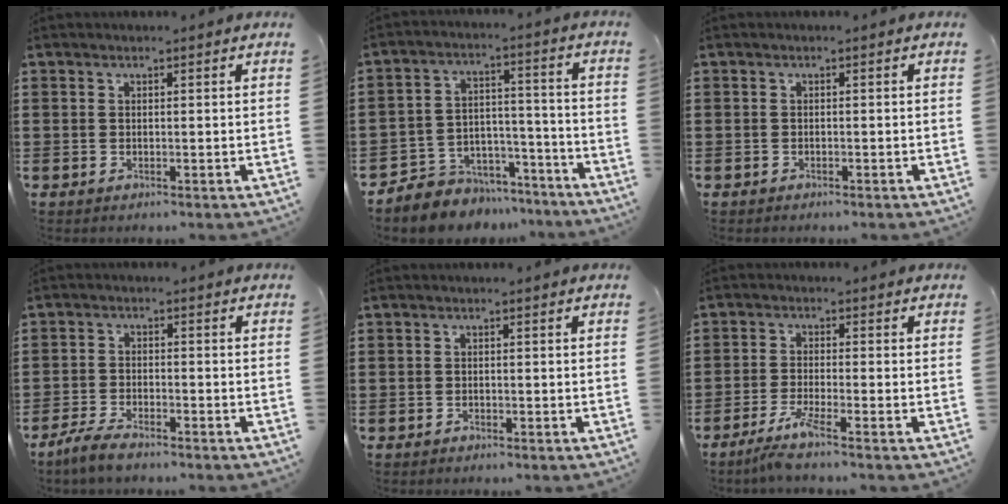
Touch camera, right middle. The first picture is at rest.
{"total": 6.1, "force": [-5.3, 2.9, -0.3], "torque": [0.002, 0.022, -0.106]}
{"total": 0.6, "force": [-0.6, 0.3, 0.0], "torque": [-0.001, 0.002, -0.013]}
{"total": 3.8, "force": [-3.3, 0.8, 1.6], "torque": [-0.042, 0.001, -0.070]}
{"total": 0.9, "force": [-0.7, 0.5, 0.1], "torque": [-0.002, 0.003, -0.016]}
{"total": 3.7, "force": [-2.7, -0.4, 2.5], "torque": [-0.059, -0.014, -0.052]}